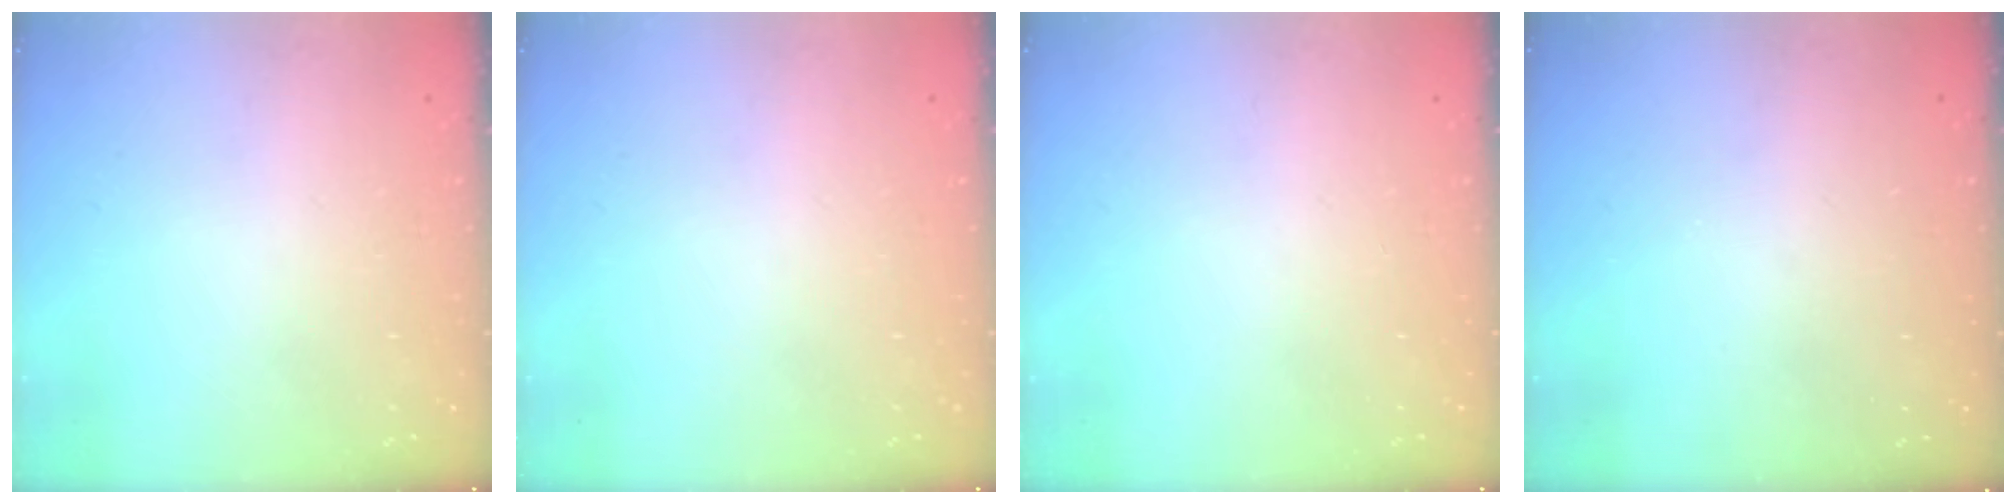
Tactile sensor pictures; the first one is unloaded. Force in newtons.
{"total": 0.0}
{"total": 0.0}
{"total": 2.9, "press": 2.8, "slide": 0.9}